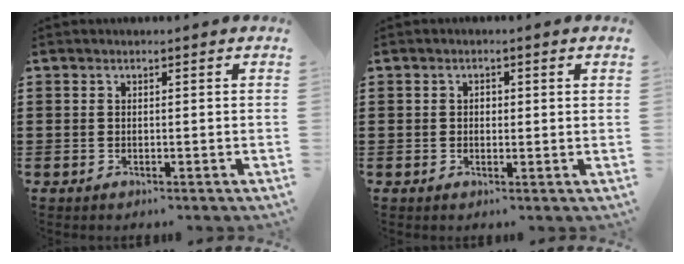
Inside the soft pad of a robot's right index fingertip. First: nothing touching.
{"total": 1.0, "force": [0.1, 0.5, 0.8], "torque": [-0.018, 0.003, 0.000]}